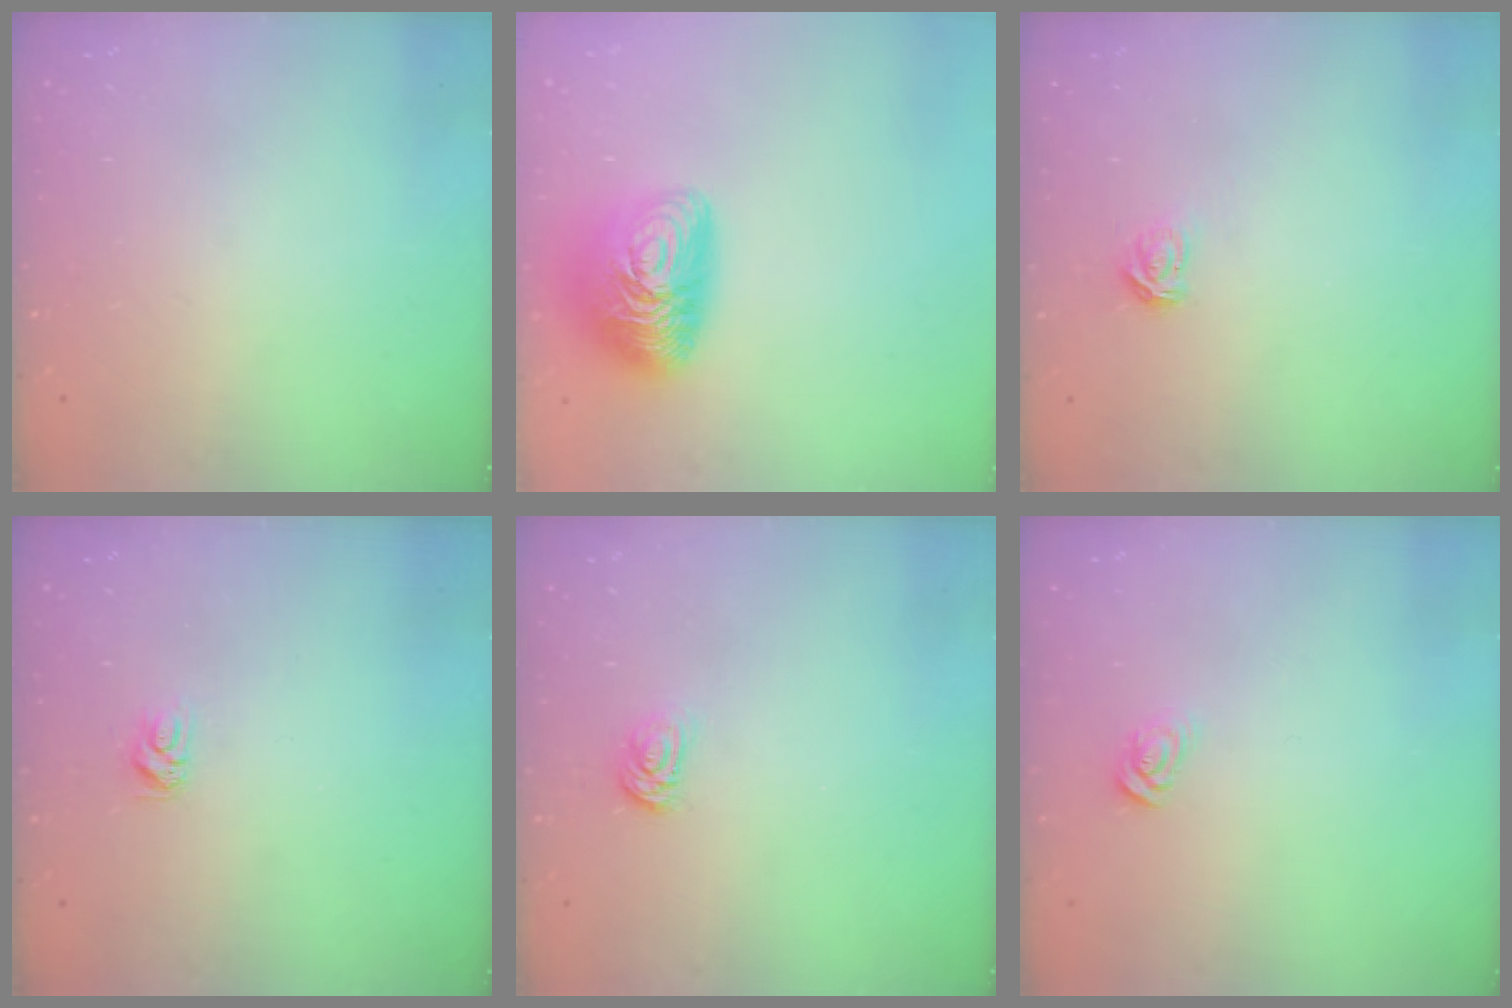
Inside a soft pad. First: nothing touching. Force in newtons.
{"total": 15.1, "press": 15.1, "slide": 0.9}
{"total": 3.3, "press": 3.3, "slide": 0.4}
{"total": 3.6, "press": 3.5, "slide": 0.4}
{"total": 3.4, "press": 3.3, "slide": 0.6}
{"total": 3.6, "press": 3.6, "slide": 0.3}